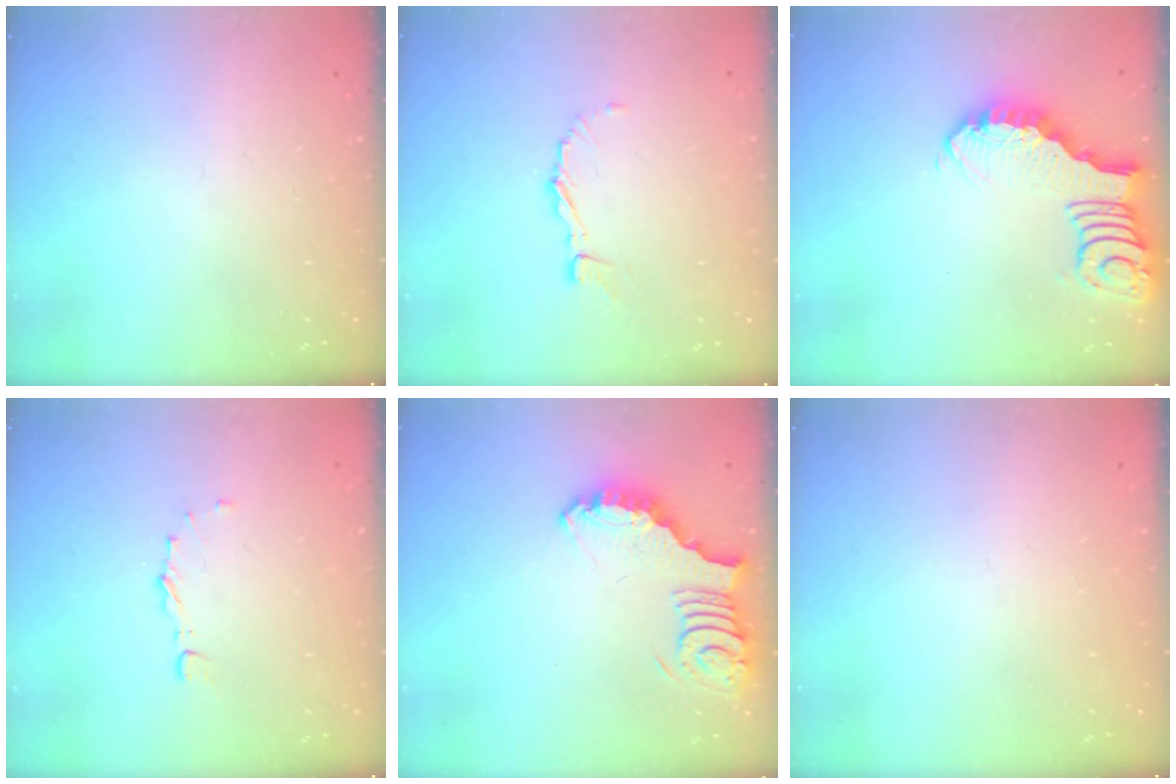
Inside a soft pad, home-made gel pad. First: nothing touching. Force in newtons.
{"total": 3.9, "press": 3.9, "slide": 0.1}
{"total": 4.5, "press": 4.5, "slide": 0.5}
{"total": 5.2, "press": 5.1, "slide": 0.7}
{"total": 3.8, "press": 3.8, "slide": 0.6}
{"total": 1.6, "press": 1.5, "slide": 0.5}